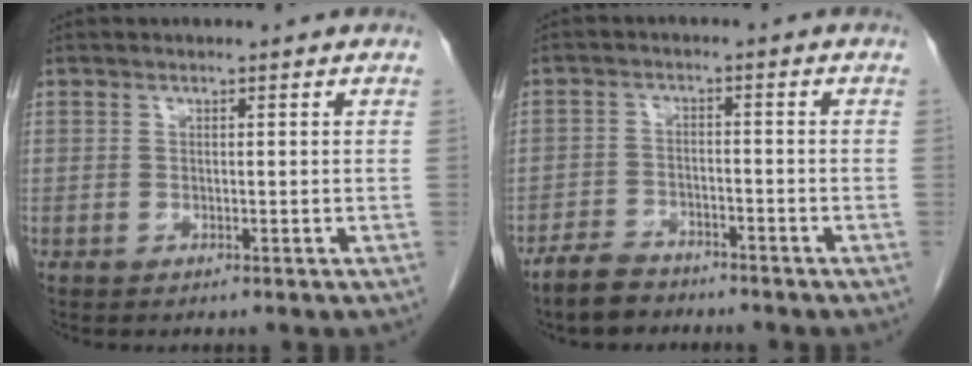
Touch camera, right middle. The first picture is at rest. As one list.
[{"total": 5.0, "force": [-4.4, 2.0, 1.3], "torque": [-0.032, -0.003, -0.080]}]